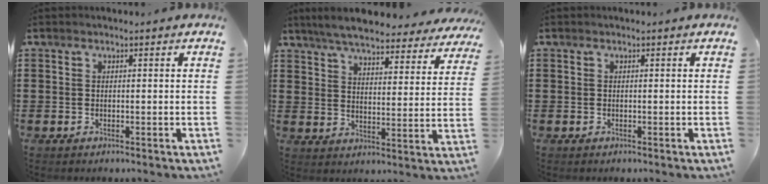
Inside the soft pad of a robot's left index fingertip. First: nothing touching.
{"total": 6.3, "force": [5.9, 0.5, 2.0], "torque": [-0.067, -0.031, 0.103]}
{"total": 0.0}